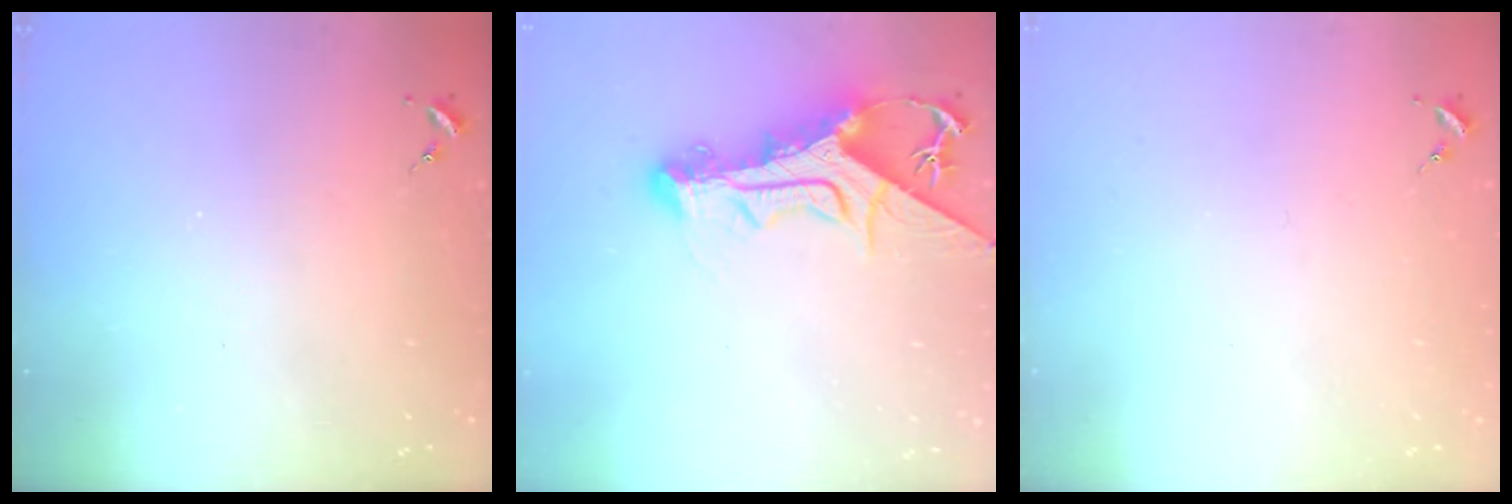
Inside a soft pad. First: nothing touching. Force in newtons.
{"total": 14.5, "press": 14.4, "slide": 1.2}
{"total": 0.0}